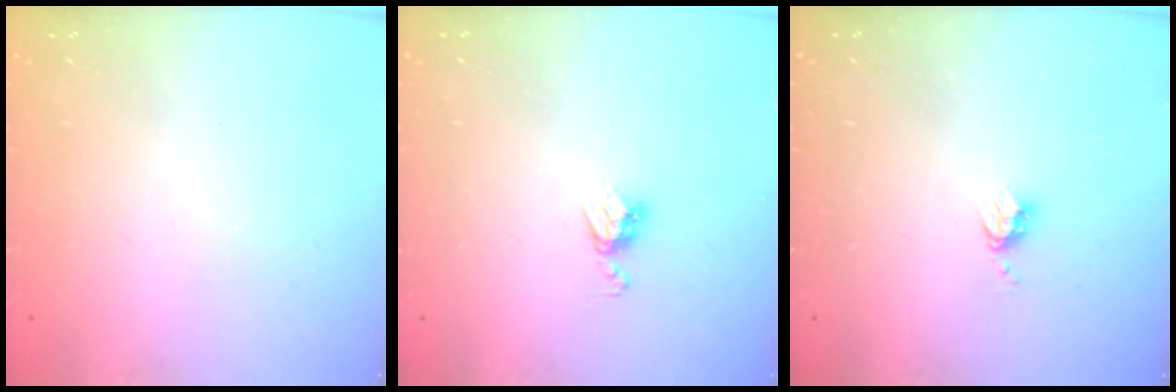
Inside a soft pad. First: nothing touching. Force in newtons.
{"total": 5.6, "press": 5.6, "slide": 0.5}
{"total": 3.5, "press": 3.4, "slide": 0.5}